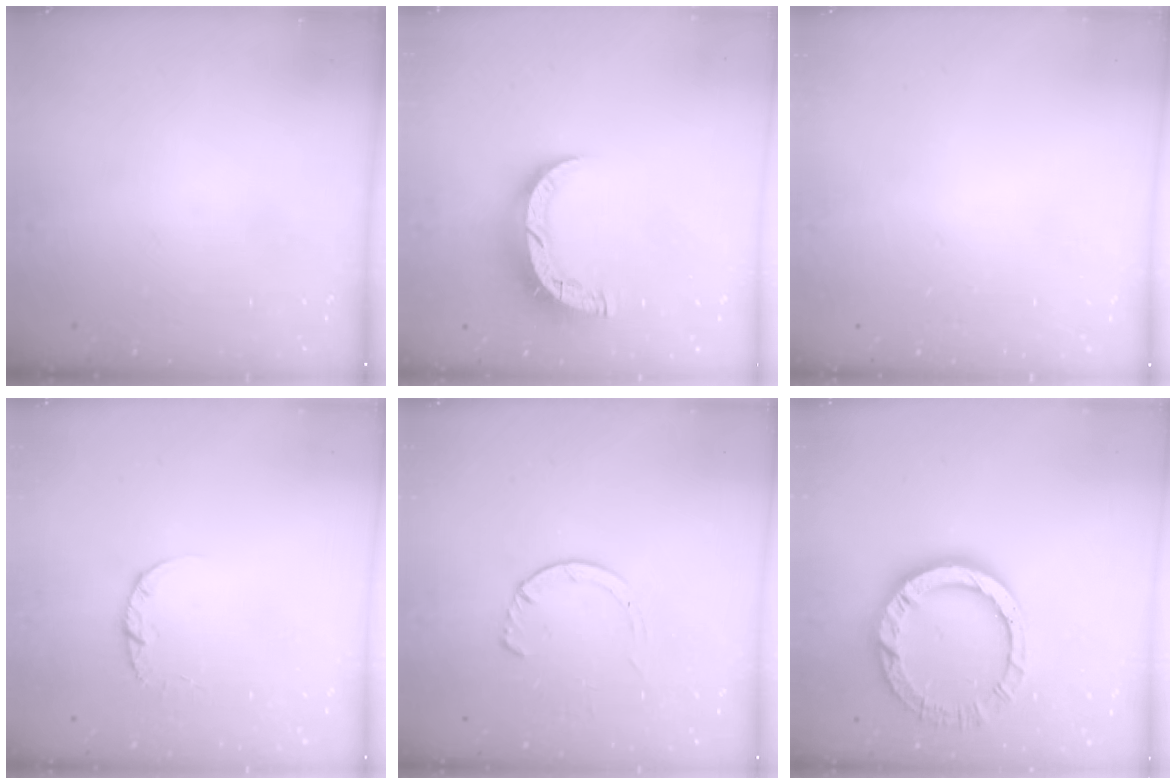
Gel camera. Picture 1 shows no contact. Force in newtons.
{"total": 7.9, "press": 7.9, "slide": 0.5}
{"total": 2.6, "press": 2.6, "slide": 0.2}
{"total": 2.4, "press": 2.3, "slide": 0.3}
{"total": 3.2, "press": 3.2, "slide": 0.4}
{"total": 13.3, "press": 13.2, "slide": 1.4}